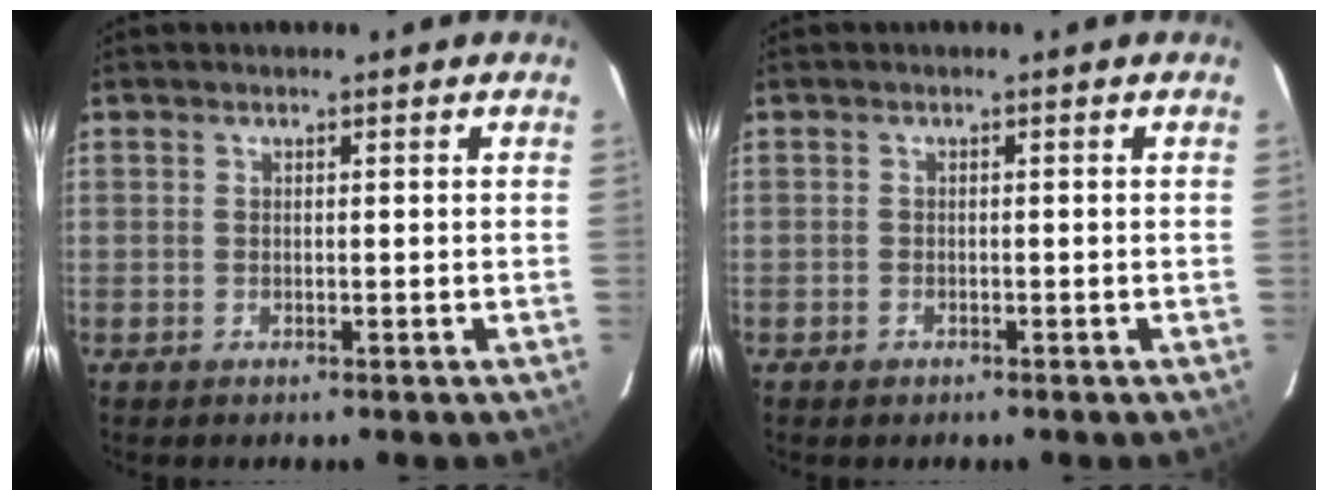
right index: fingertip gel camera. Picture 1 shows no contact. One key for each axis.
{"total": 0.9, "fx": -0.7, "fy": 0.7, "fz": 0.1, "tx": -0.003, "ty": 0.000, "tz": -0.010}